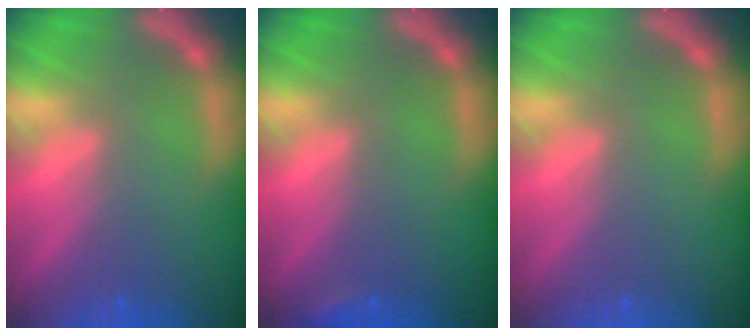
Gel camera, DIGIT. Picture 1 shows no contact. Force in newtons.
{"total": 0.9}
{"total": 0.0}